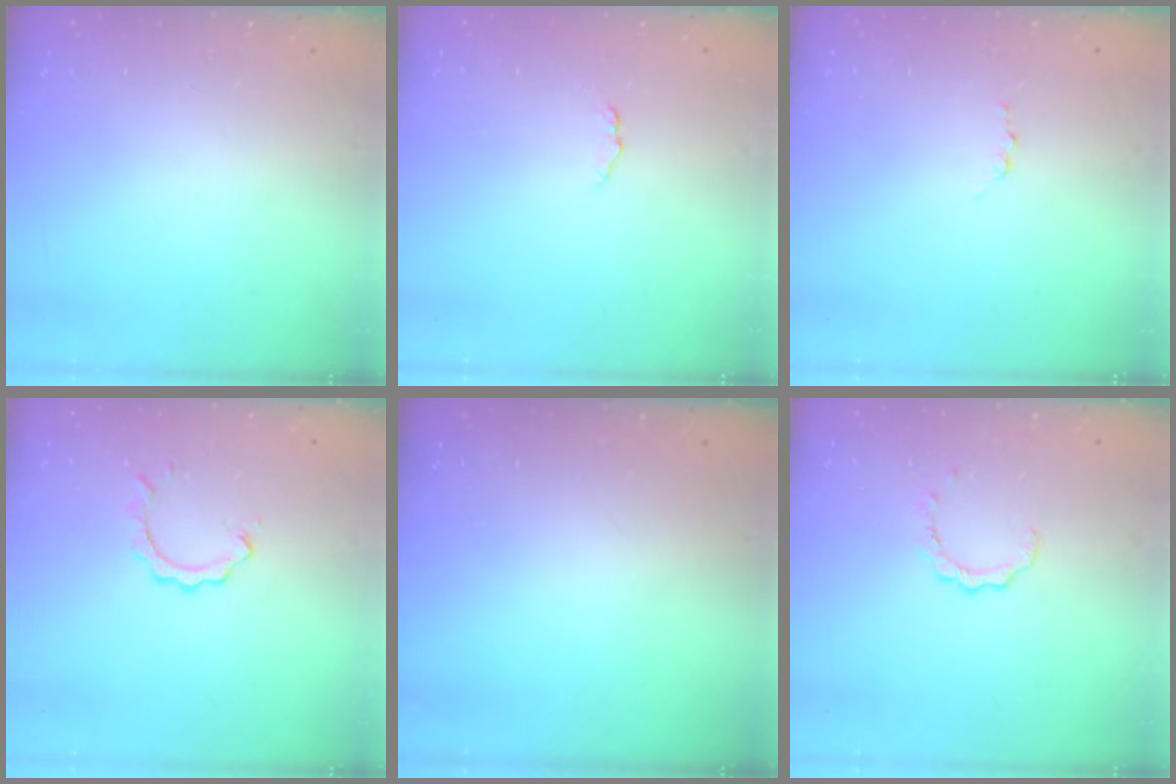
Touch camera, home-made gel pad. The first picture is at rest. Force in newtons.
{"total": 3.4, "press": 3.4, "slide": 0.5}
{"total": 2.8, "press": 2.8, "slide": 0.3}
{"total": 2.9, "press": 2.8, "slide": 0.3}
{"total": 0.0}
{"total": 2.9, "press": 2.8, "slide": 0.4}